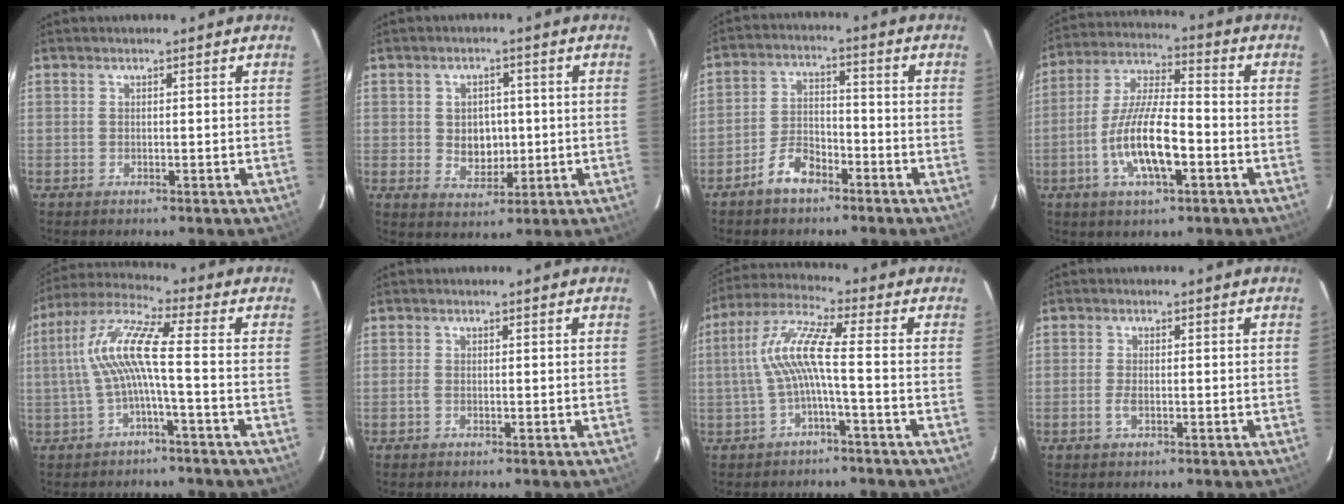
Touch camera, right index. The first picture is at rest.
{"total": 5.6, "force": [0.0, 4.6, 3.2], "torque": [-0.057, 0.005, 0.010]}
{"total": 6.5, "force": [-4.7, 3.0, 3.2], "torque": [-0.075, 0.013, -0.084]}
{"total": 13.3, "force": [-4.4, 3.7, 12.0], "torque": [-0.244, -0.003, -0.083]}
{"total": 9.8, "force": [-1.3, 0.3, 9.7], "torque": [-0.209, 0.017, -0.023]}
{"total": 0.6, "force": [-0.2, 0.3, 0.5], "torque": [-0.009, 0.002, -0.006]}
{"total": 8.7, "force": [-1.5, 0.1, 8.6], "torque": [-0.191, 0.015, -0.026]}
{"total": 1.8, "force": [-0.7, 0.7, 1.5], "torque": [-0.033, 0.000, -0.012]}